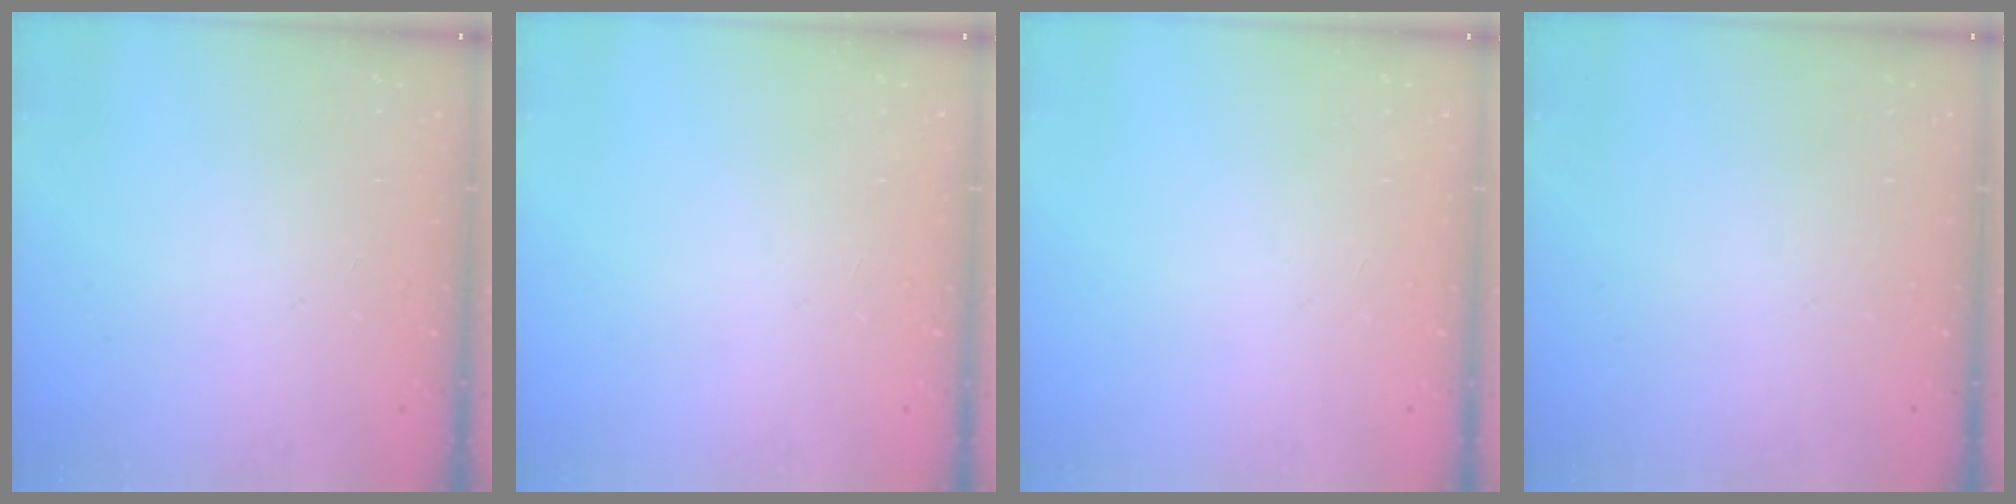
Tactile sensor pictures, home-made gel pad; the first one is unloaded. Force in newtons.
{"total": 0.0}
{"total": 0.0}
{"total": 0.0}